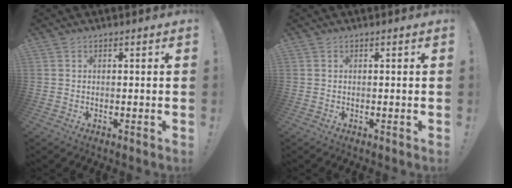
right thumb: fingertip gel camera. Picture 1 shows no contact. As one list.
[{"total": 0.0}]